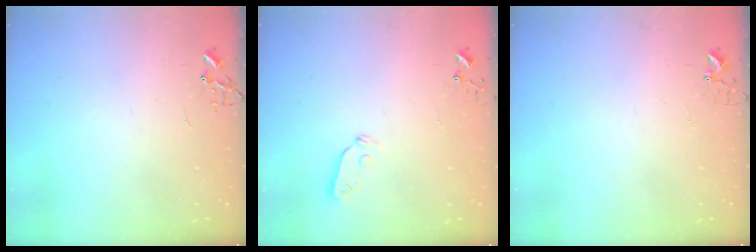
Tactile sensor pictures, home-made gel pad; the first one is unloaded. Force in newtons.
{"total": 3.8, "press": 3.7, "slide": 0.5}
{"total": 4.2, "press": 4.2, "slide": 0.4}